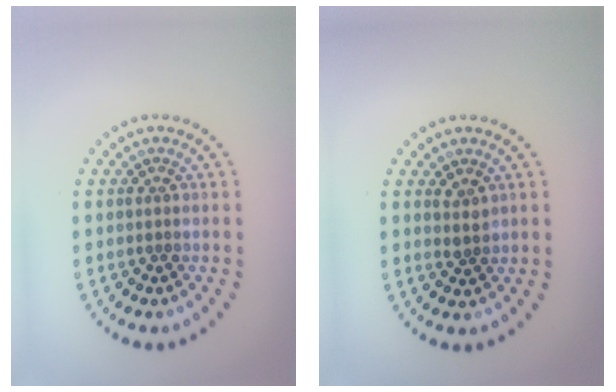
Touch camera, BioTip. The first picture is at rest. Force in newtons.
{"total": 1.3, "press": 1.1, "slide": 0.7}